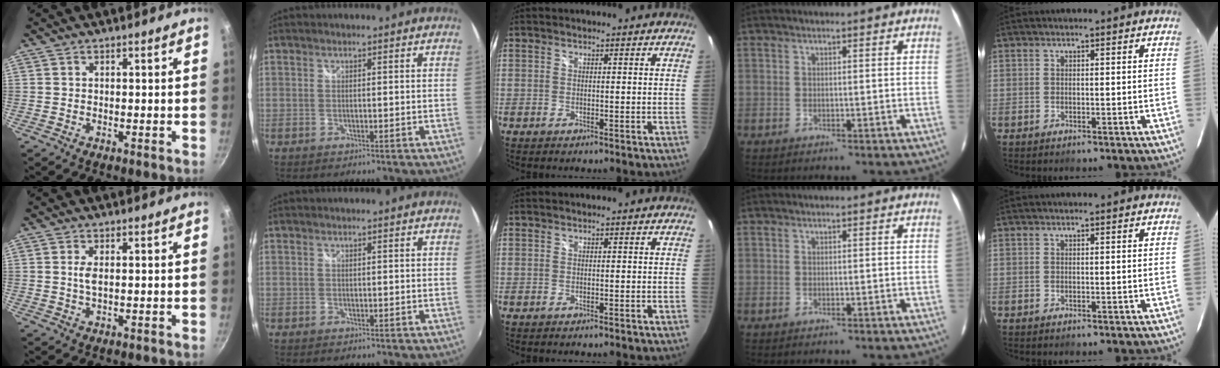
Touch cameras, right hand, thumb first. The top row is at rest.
{"thumb": {"total": 2.1, "force": [0.4, 0.8, 1.9], "torque": [-0.041, -0.001, 0.009]}}